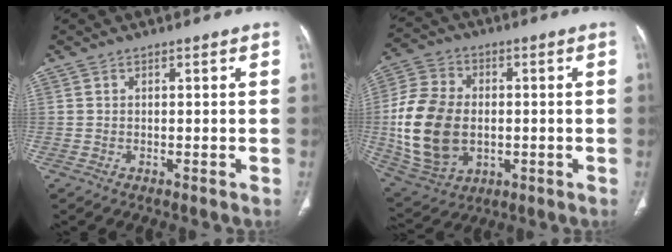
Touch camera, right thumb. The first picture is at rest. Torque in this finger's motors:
{"motor_torque": [-0.16, 1.10, 0.88, 0.28, 0.46]}